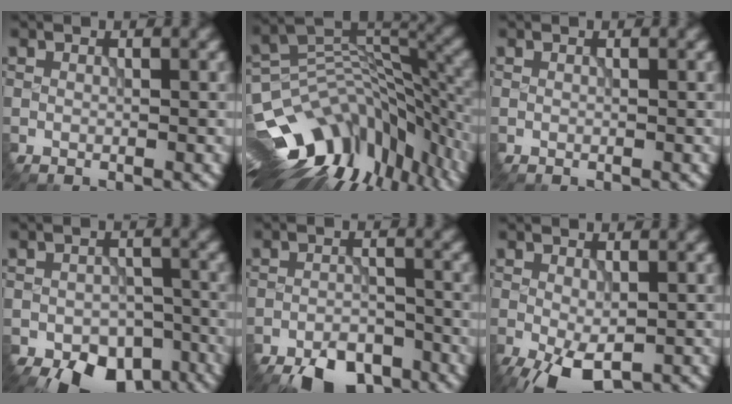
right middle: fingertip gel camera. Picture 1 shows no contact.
{"total": 14.1, "force": [-8.3, 7.2, 8.8], "torque": [-0.163, 0.000, -0.126]}
{"total": 0.0}
{"total": 9.5, "force": [-6.6, 5.3, 4.2], "torque": [-0.060, -0.039, -0.083]}
{"total": 6.5, "force": [-5.5, 2.3, 2.7], "torque": [-0.025, -0.015, -0.088]}
{"total": 6.2, "force": [-3.1, 2.8, 4.5], "torque": [-0.092, -0.020, -0.043]}